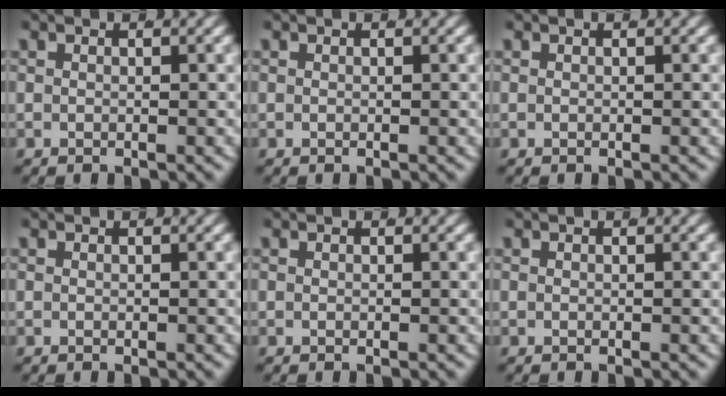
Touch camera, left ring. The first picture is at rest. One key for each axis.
{"total": 0.0}
{"total": 0.0}
{"total": 0.0}
{"total": 0.0}
{"total": 0.0}